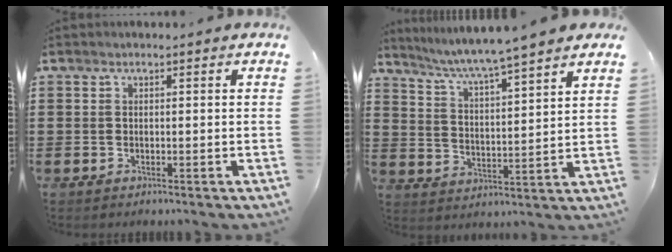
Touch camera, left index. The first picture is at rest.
{"total": 5.5, "force": [4.9, -0.8, 2.2], "torque": [-0.064, -0.036, 0.078]}